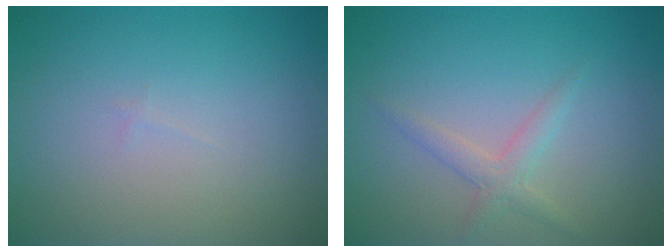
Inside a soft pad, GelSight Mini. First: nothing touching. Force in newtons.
{"total": 1.7, "press": 1.7, "slide": 0.1}